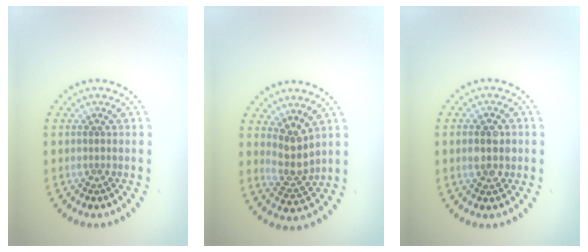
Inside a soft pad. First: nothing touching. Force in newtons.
{"total": 3.0, "press": 2.3, "slide": 1.8}
{"total": 2.6, "press": 2.6, "slide": 0.1}